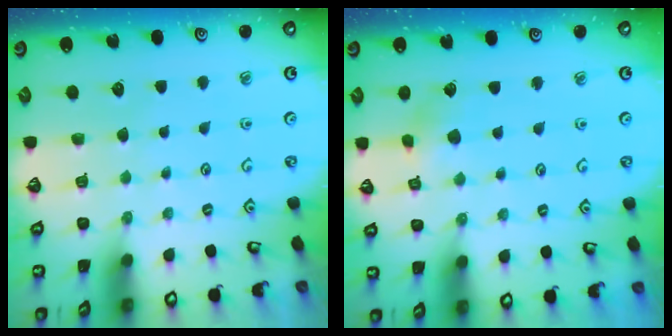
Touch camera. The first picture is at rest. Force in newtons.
{"total": 3.8, "press": 3.8, "slide": 0.3}